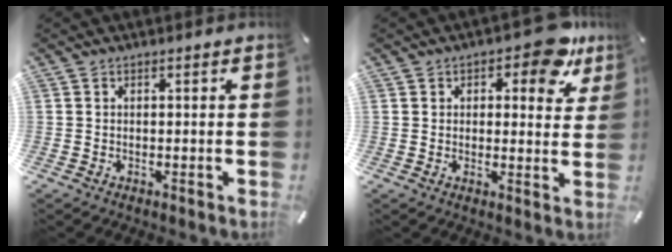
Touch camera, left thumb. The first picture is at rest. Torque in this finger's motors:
{"motor_torque": [1.09, 0.96, 0.38, 0.08, 0.03]}